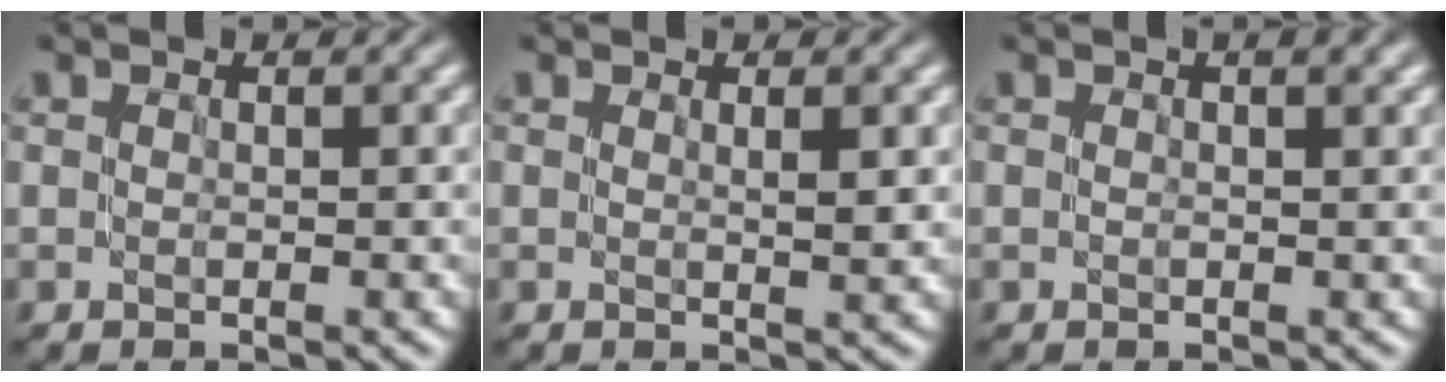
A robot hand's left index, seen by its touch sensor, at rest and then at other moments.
{"total": 1.2, "force": [0.5, 0.2, 1.1], "torque": [-0.012, 0.001, 0.004]}
{"total": 1.7, "force": [0.8, 0.4, 1.4], "torque": [-0.023, -0.001, 0.004]}